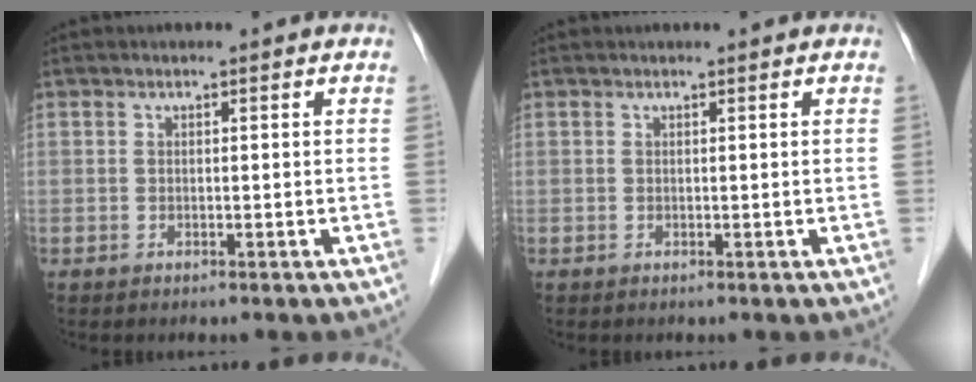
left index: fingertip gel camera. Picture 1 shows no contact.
{"total": 0.6, "force": [0.6, 0.0, 0.1], "torque": [-0.004, 0.005, 0.010]}